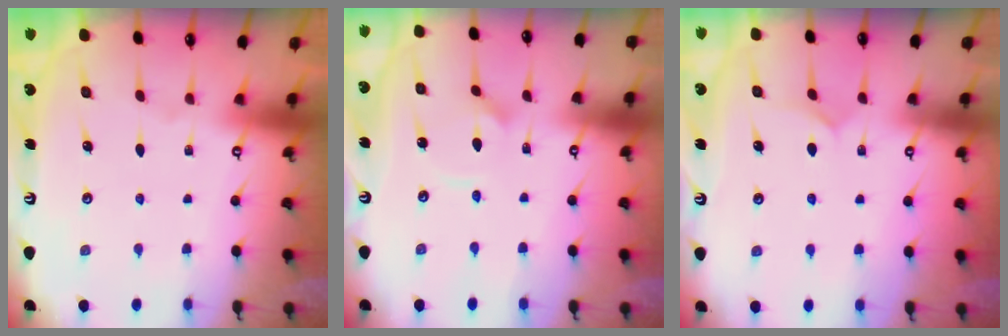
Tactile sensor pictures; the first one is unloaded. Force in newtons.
{"total": 3.1, "press": 3.1, "slide": 0.3}
{"total": 4.1, "press": 4.1, "slide": 0.4}